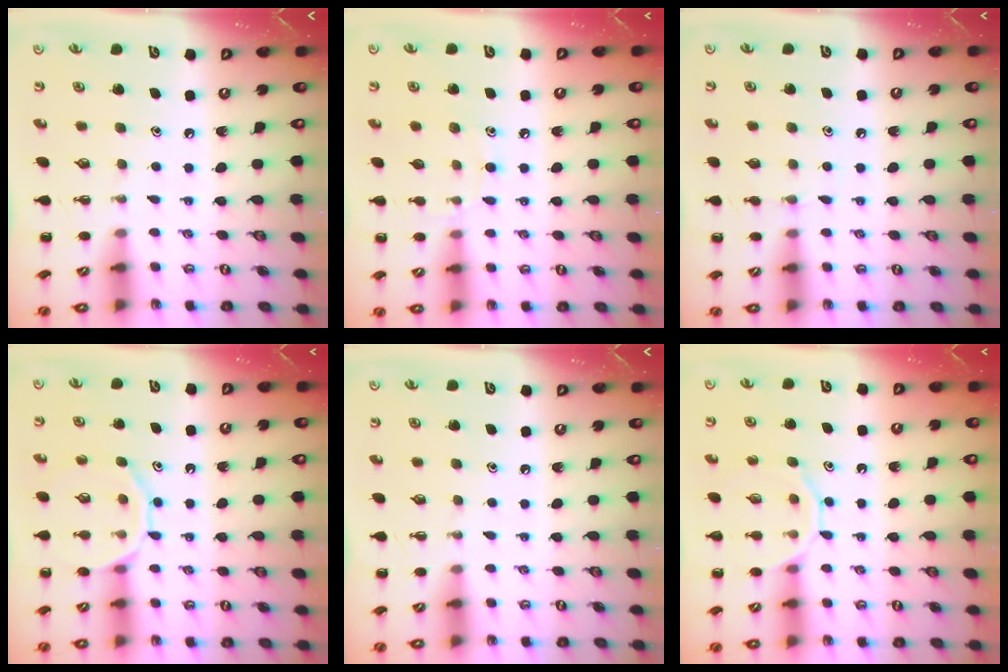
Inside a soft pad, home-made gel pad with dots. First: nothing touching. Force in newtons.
{"total": 5.9, "press": 5.7, "slide": 1.6}
{"total": 3.7, "press": 3.6, "slide": 1.1}
{"total": 10.1, "press": 10.1, "slide": 1.2}
{"total": 0.0}
{"total": 10.8, "press": 10.8, "slide": 1.3}